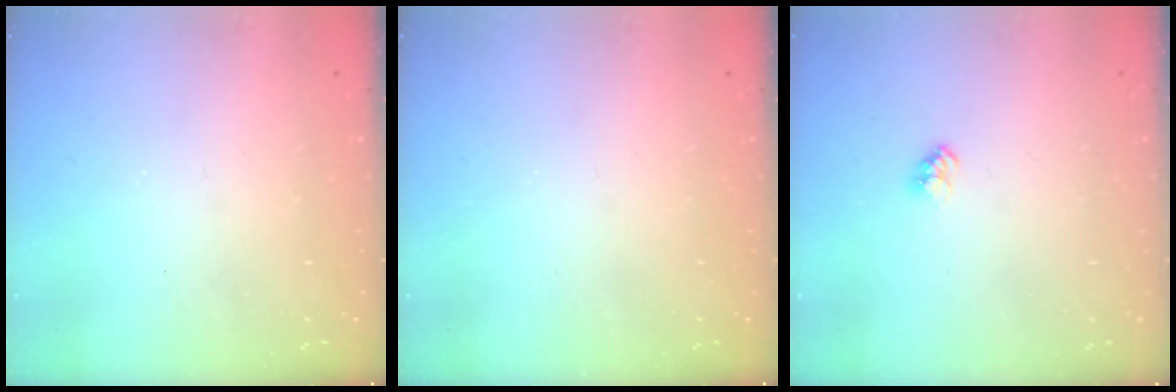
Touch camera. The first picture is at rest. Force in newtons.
{"total": 0.0}
{"total": 2.3, "press": 2.3, "slide": 0.3}